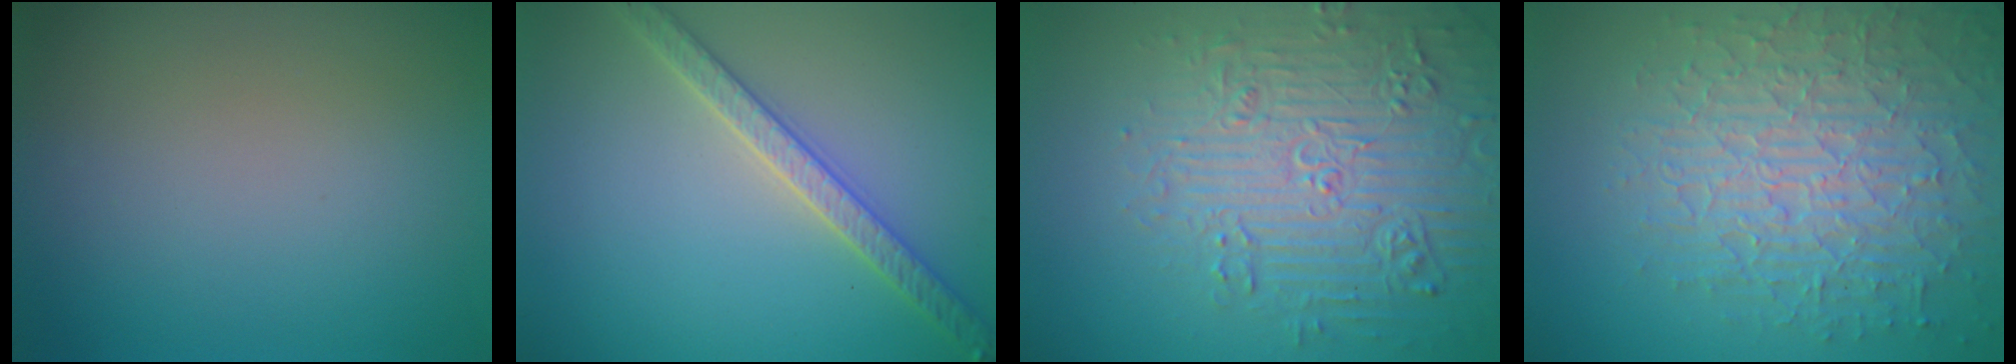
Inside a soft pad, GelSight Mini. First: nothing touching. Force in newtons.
{"total": 3.8, "press": 3.7, "slide": 0.8}
{"total": 7.5, "press": 7.3, "slide": 1.7}
{"total": 8.4, "press": 6.0, "slide": 5.8}